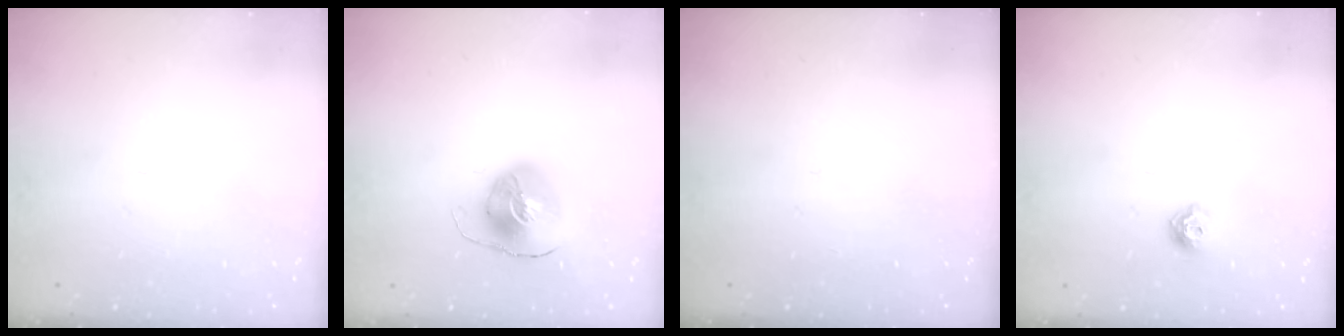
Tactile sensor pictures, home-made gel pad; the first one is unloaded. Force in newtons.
{"total": 8.7, "press": 8.7, "slide": 1.1}
{"total": 0.0}
{"total": 7.3, "press": 7.2, "slide": 0.8}